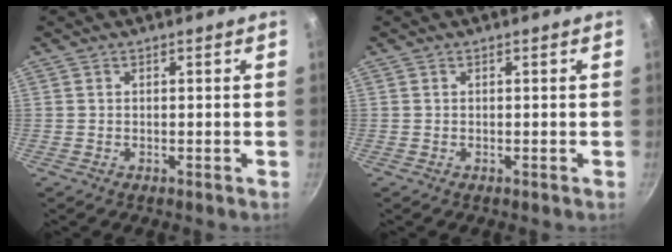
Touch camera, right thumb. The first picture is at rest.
{"total": 0.0}